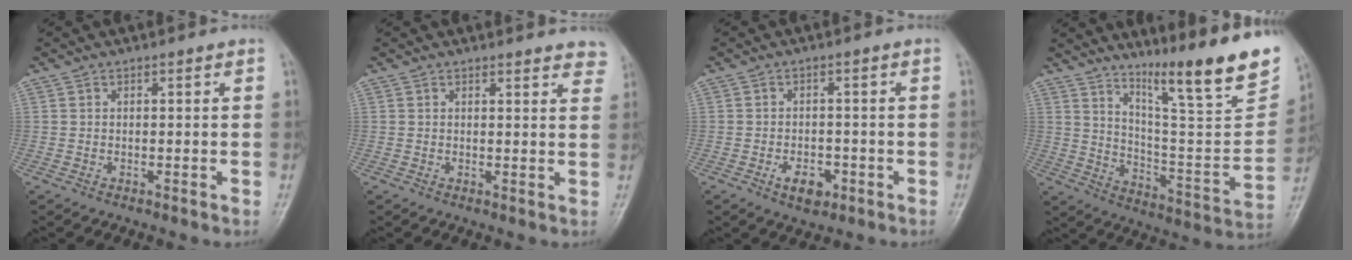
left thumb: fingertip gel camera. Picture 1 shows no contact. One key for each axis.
{"total": 5.6, "fx": 5.1, "fy": 1.6, "fz": 1.4, "tx": 0.012, "ty": -0.023, "tz": 0.040}
{"total": 4.5, "fx": -2.0, "fy": 2.8, "fz": 2.9, "tx": -0.037, "ty": 0.010, "tz": -0.028}
{"total": 21.5, "fx": 15.6, "fy": 2.1, "fz": 14.6, "tx": -0.192, "ty": -0.101, "tz": 0.250}